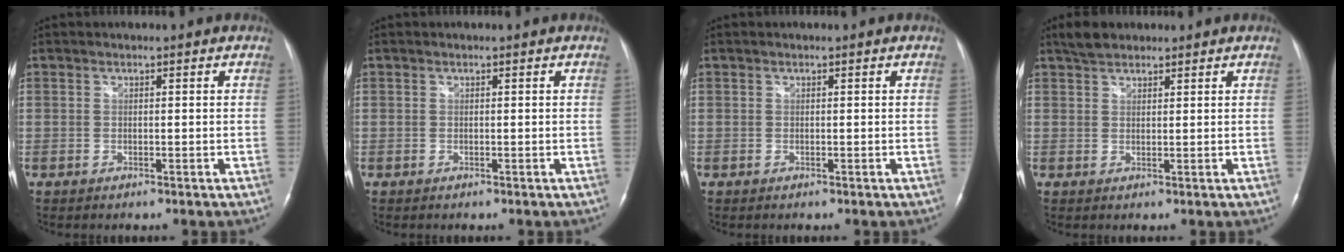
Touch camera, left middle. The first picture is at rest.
{"total": 0.0}
{"total": 0.0}
{"total": 3.4, "force": [2.8, 1.4, 1.2], "torque": [-0.031, 0.012, 0.051]}